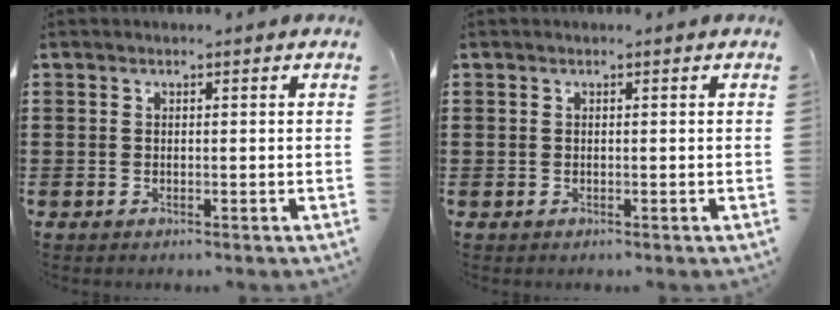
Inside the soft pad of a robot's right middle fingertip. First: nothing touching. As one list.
[{"total": 0.0}]